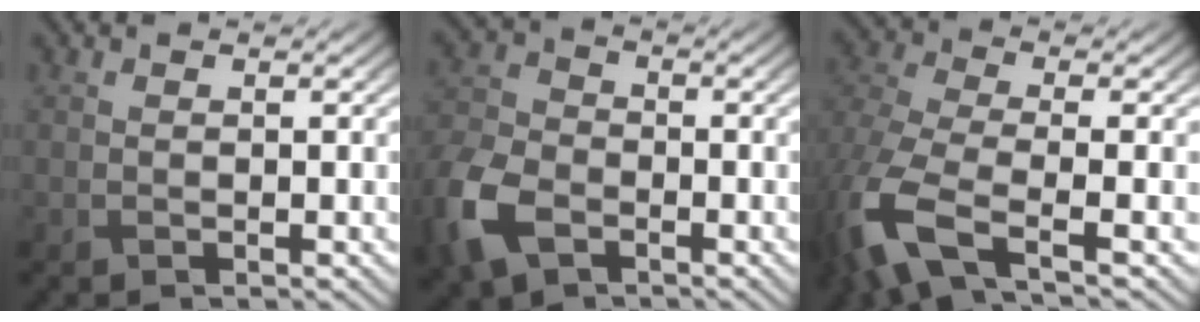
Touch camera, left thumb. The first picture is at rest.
{"total": 9.8, "force": [-4.7, 6.4, 5.7], "torque": [-0.166, -0.026, -0.102]}
{"total": 9.7, "force": [-4.4, 4.0, 7.8], "torque": [-0.198, -0.018, -0.102]}